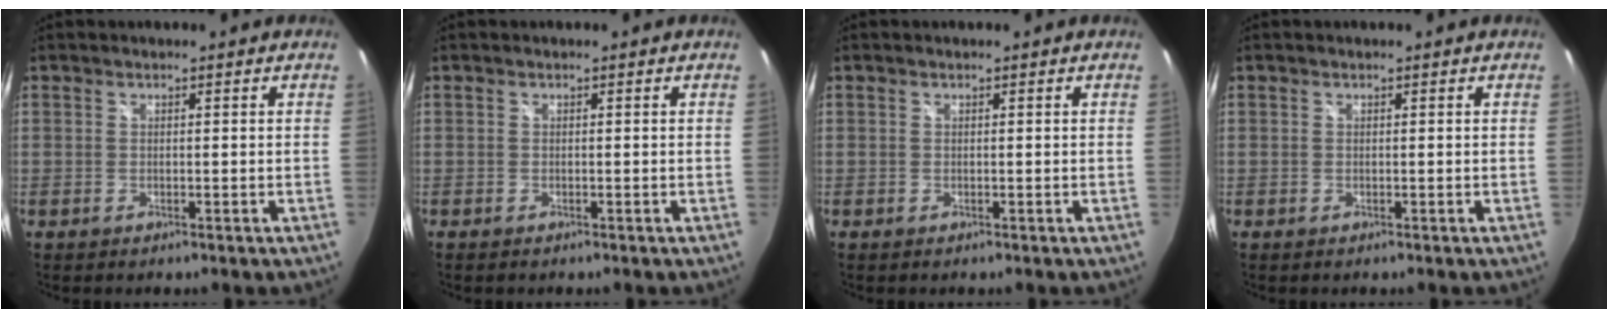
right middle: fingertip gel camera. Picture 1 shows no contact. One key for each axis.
{"total": 0.0}
{"total": 0.0}
{"total": 0.0}